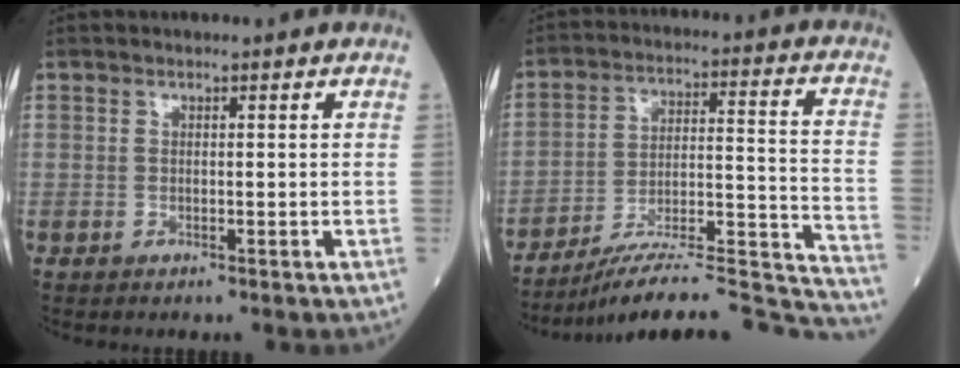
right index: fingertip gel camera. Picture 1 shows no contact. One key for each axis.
{"total": 23.1, "fx": -22.0, "fy": 0.9, "fz": 6.9, "tx": -0.048, "ty": 0.027, "tz": -0.317}